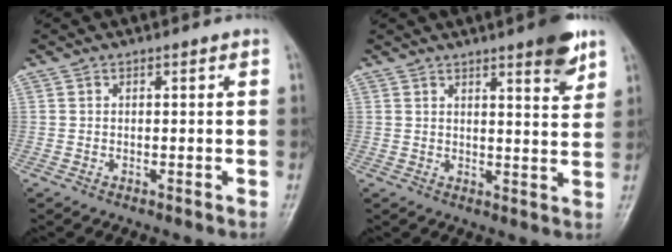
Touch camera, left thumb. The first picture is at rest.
{"total": 7.2, "force": [4.4, 1.5, 5.4], "torque": [-0.057, -0.025, 0.057]}